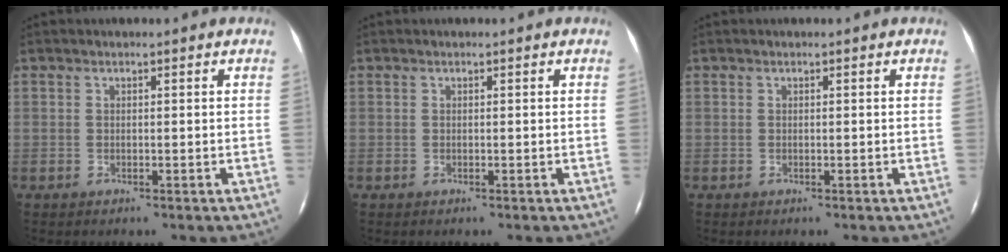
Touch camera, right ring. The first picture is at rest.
{"total": 0.0}
{"total": 0.0}